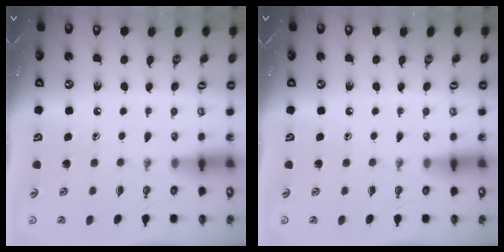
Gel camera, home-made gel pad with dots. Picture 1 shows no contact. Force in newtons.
{"total": 0.0}